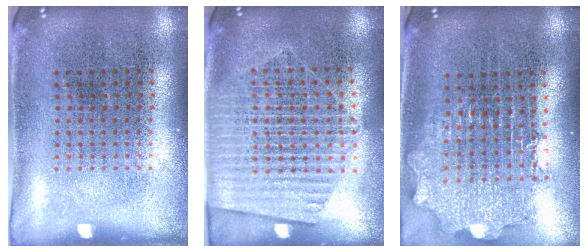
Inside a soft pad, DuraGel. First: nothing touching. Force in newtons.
{"total": 1.6, "press": 1.5, "slide": 0.7}
{"total": 1.9, "press": 1.5, "slide": 1.2}